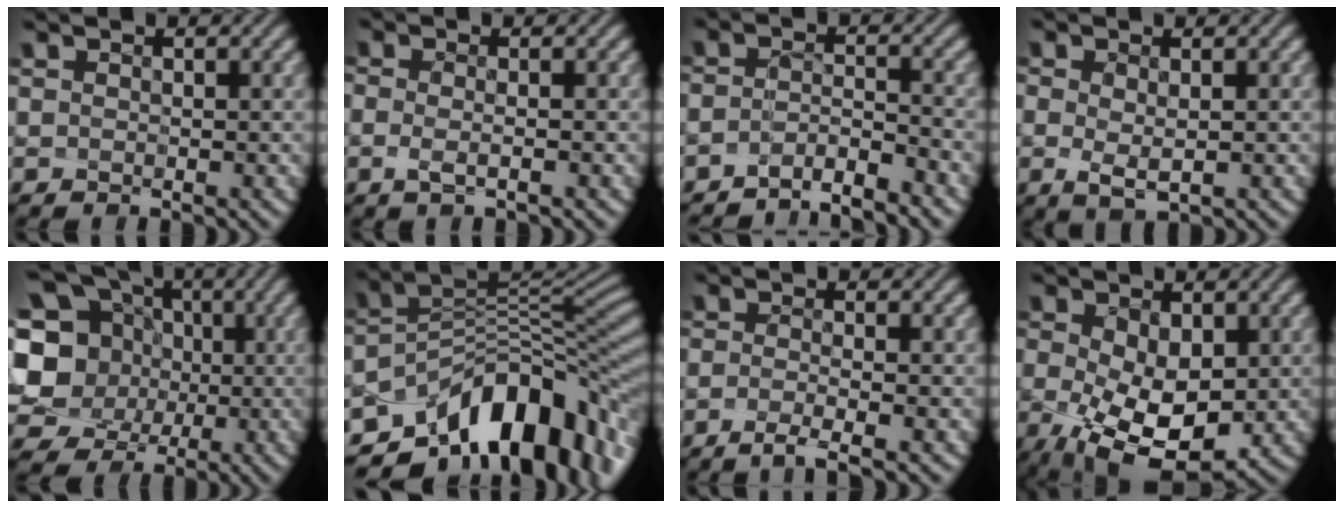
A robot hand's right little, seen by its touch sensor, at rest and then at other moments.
{"total": 1.5, "force": [-1.2, -0.7, 0.5], "torque": [-0.004, -0.019, -0.013]}
{"total": 3.9, "force": [-3.7, -1.3, -0.1], "torque": [0.003, -0.014, -0.056]}
{"total": 1.7, "force": [-1.0, 0.2, 1.4], "torque": [-0.021, -0.018, -0.001]}
{"total": 13.2, "force": [0.4, 12.5, 4.4], "torque": [-0.158, 0.021, -0.012]}
{"total": 11.2, "force": [-7.5, 5.5, 6.2], "torque": [-0.089, -0.011, -0.123]}
{"total": 2.7, "force": [-2.2, -1.1, 1.1], "torque": [-0.025, -0.026, -0.031]}
{"total": 9.7, "force": [-2.4, 5.3, 7.8], "torque": [-0.116, -0.035, -0.020]}